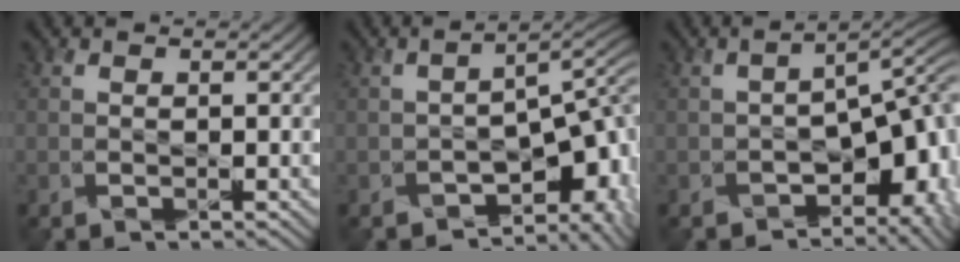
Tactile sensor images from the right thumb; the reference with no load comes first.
{"total": 8.5, "force": [-5.2, 3.6, 5.7], "torque": [-0.069, -0.020, -0.065]}
{"total": 8.3, "force": [-4.5, 3.7, 5.9], "torque": [-0.072, -0.012, -0.062]}